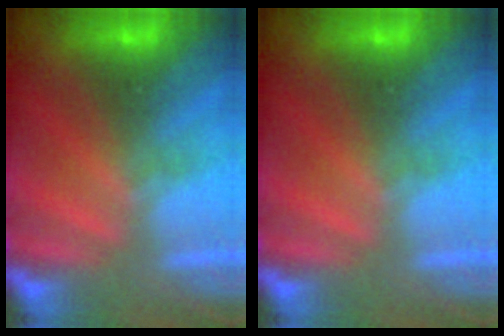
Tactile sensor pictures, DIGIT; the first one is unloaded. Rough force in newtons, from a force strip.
{"total": 0.0}